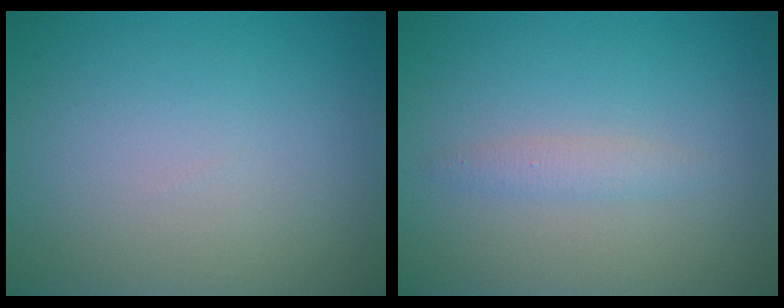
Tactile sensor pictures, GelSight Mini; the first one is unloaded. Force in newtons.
{"total": 1.2, "press": 1.2, "slide": 0.0}